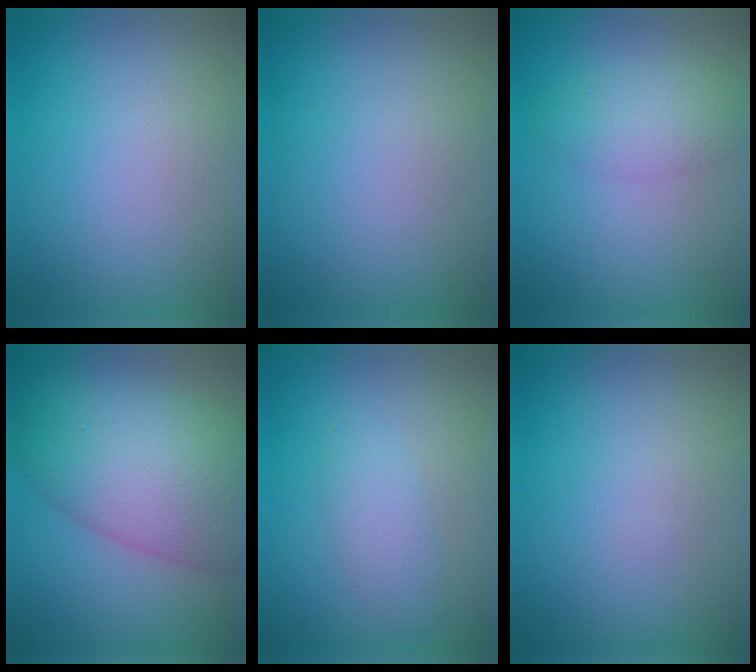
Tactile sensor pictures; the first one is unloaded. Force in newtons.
{"total": 0.0}
{"total": 2.7, "press": 2.7, "slide": 0.1}
{"total": 10.5, "press": 10.5, "slide": 0.4}
{"total": 2.2, "press": 2.2, "slide": 0.2}
{"total": 0.0}